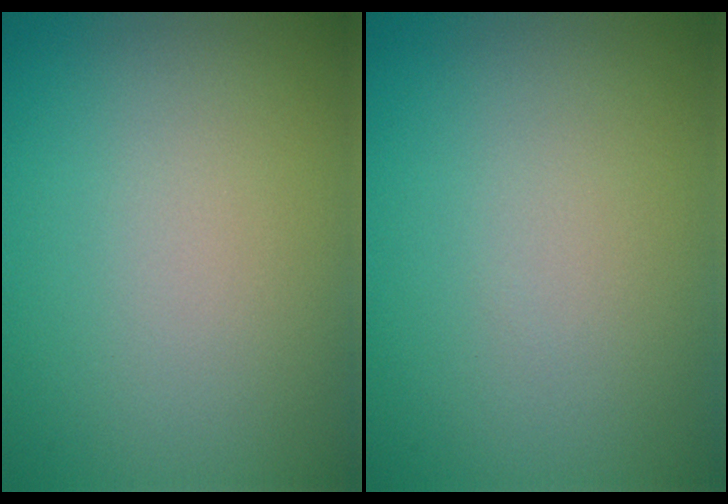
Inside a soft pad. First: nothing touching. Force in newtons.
{"total": 0.0}